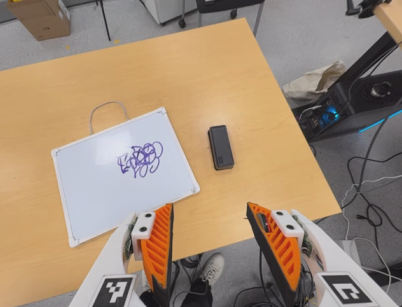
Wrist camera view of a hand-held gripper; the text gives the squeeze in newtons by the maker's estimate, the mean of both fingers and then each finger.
{"total": 0.0}